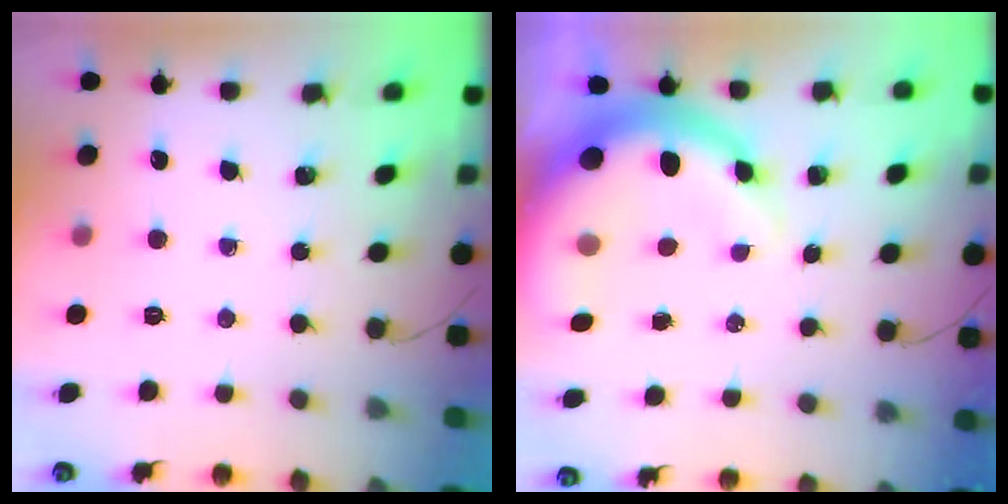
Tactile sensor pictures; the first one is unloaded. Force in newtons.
{"total": 13.7, "press": 13.5, "slide": 2.6}